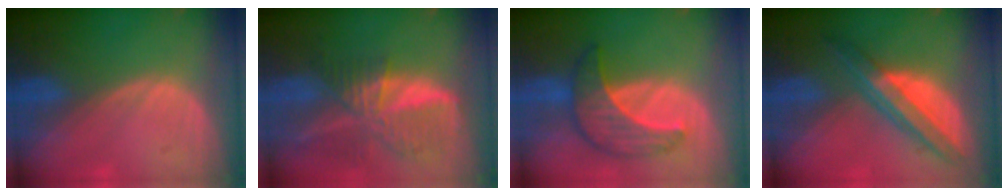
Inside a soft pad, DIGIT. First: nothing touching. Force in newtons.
{"total": 9.5, "press": 8.3, "slide": 4.7}
{"total": 7.3, "press": 7.3, "slide": 0.2}
{"total": 7.9, "press": 6.7, "slide": 4.2}